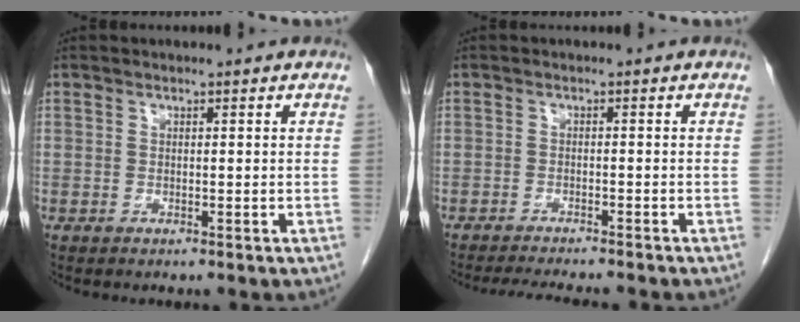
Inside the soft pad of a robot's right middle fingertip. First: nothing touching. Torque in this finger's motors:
{"motor_torque": [0.32, -0.31, 0.04, 0.02]}